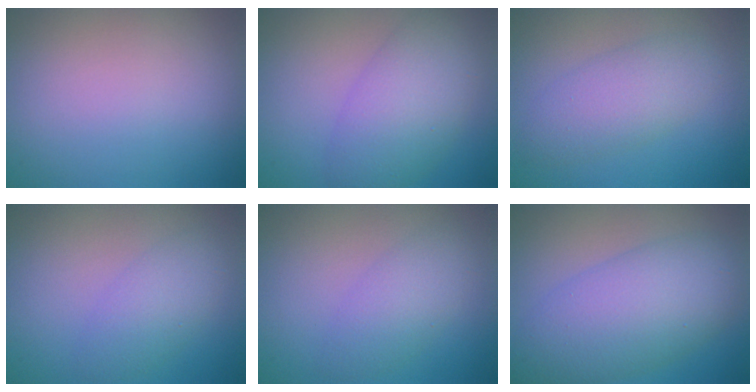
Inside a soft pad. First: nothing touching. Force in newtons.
{"total": 5.9, "press": 5.9, "slide": 0.1}
{"total": 3.6, "press": 3.6, "slide": 0.0}
{"total": 2.8, "press": 2.8, "slide": 0.1}
{"total": 2.8, "press": 2.8, "slide": 0.2}
{"total": 7.5, "press": 7.5, "slide": 0.2}